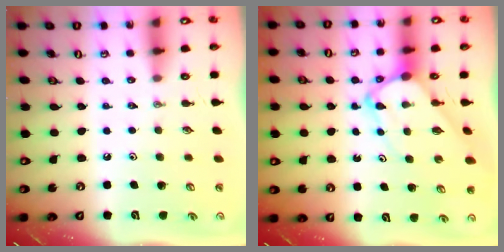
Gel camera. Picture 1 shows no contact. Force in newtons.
{"total": 5.8, "press": 5.8, "slide": 0.5}